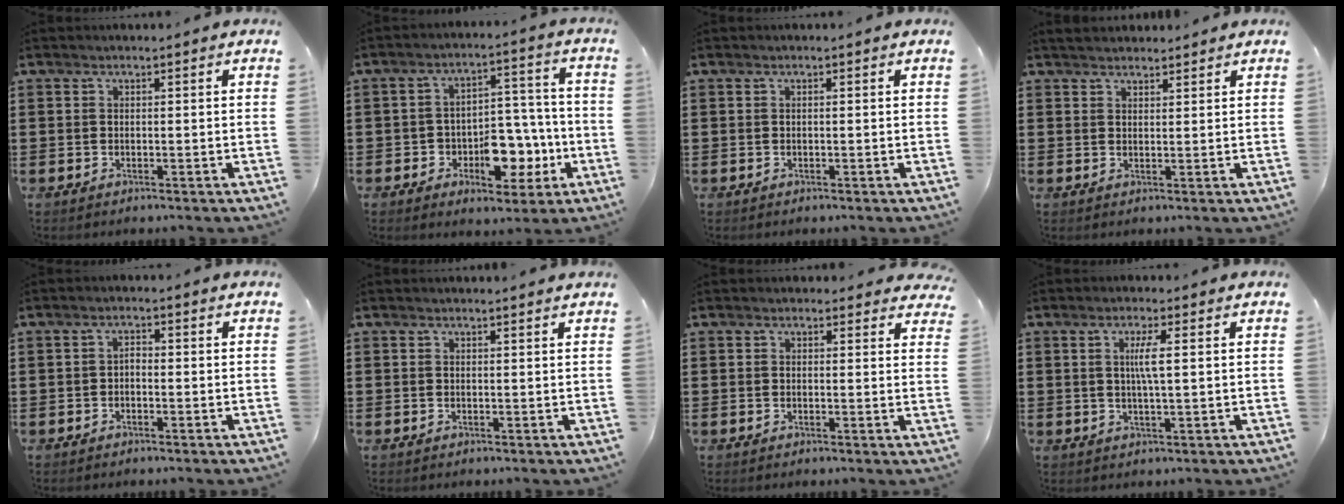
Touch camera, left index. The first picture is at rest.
{"total": 9.1, "force": [-3.4, 6.2, 5.8], "torque": [-0.072, 0.019, -0.057]}
{"total": 0.0}
{"total": 2.0, "force": [1.9, 0.5, 0.0], "torque": [-0.005, 0.004, 0.038]}
{"total": 1.2, "force": [-0.8, 0.5, 0.8], "torque": [-0.020, 0.002, -0.016]}
{"total": 0.5, "force": [0.5, 0.0, 0.0], "torque": [-0.001, -0.001, 0.011]}
{"total": 1.5, "force": [1.3, 0.7, 0.2], "torque": [0.001, 0.003, 0.024]}
{"total": 3.5, "force": [0.7, 0.2, 3.4], "torque": [-0.068, -0.001, 0.008]}